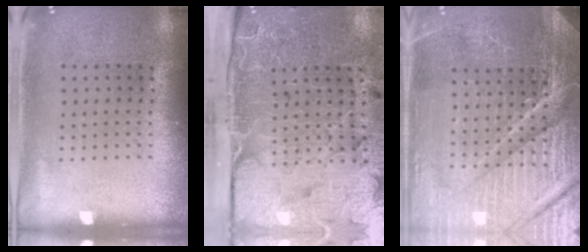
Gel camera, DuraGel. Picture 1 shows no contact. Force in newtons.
{"total": 5.0, "press": 4.0, "slide": 3.1}
{"total": 5.2, "press": 4.9, "slide": 1.9}